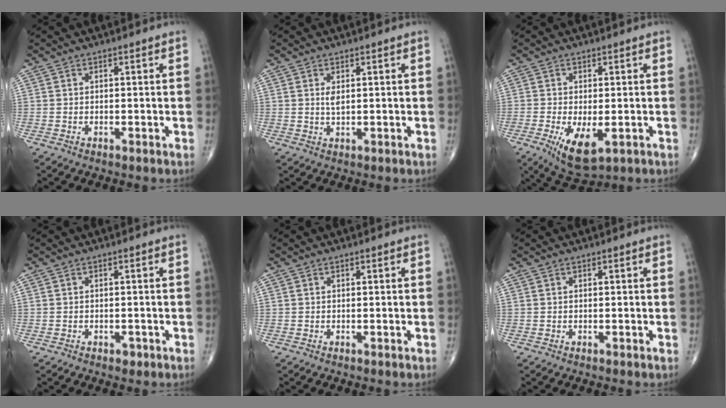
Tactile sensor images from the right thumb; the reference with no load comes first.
{"total": 1.8, "force": [0.6, 0.7, 1.5], "torque": [-0.031, -0.004, 0.015]}
{"total": 8.1, "force": [-2.7, 3.5, 6.9], "torque": [-0.120, -0.020, -0.033]}
{"total": 1.1, "force": [-0.6, 0.7, 0.5], "torque": [-0.006, 0.003, -0.008]}
{"total": 0.0}
{"total": 0.0}